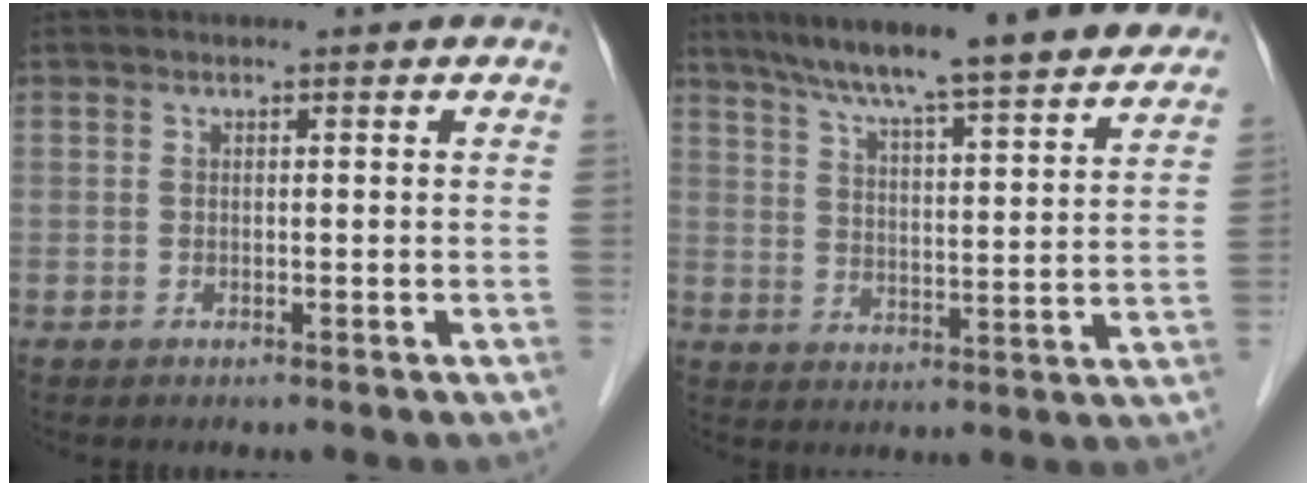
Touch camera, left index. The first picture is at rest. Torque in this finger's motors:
{"motor_torque": [1.04, -1.10, 0.28, 0.17]}